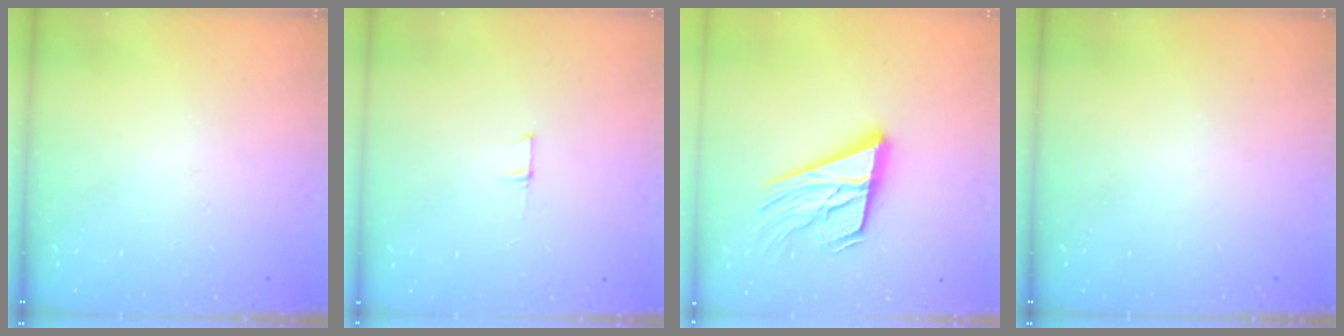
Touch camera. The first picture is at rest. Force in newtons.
{"total": 5.1, "press": 5.1, "slide": 0.4}
{"total": 20.4, "press": 19.9, "slide": 4.5}
{"total": 0.0}